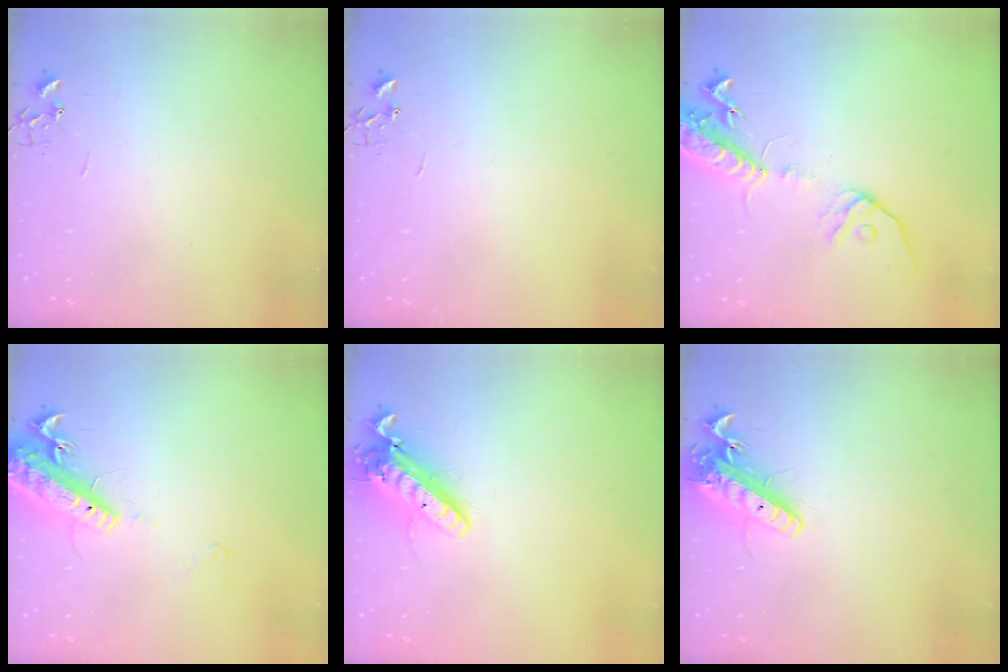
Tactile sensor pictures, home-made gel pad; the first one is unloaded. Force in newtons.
{"total": 0.0}
{"total": 15.4, "press": 15.0, "slide": 3.4}
{"total": 15.7, "press": 15.3, "slide": 3.5}
{"total": 15.3, "press": 15.1, "slide": 2.8}
{"total": 14.5, "press": 14.2, "slide": 2.8}